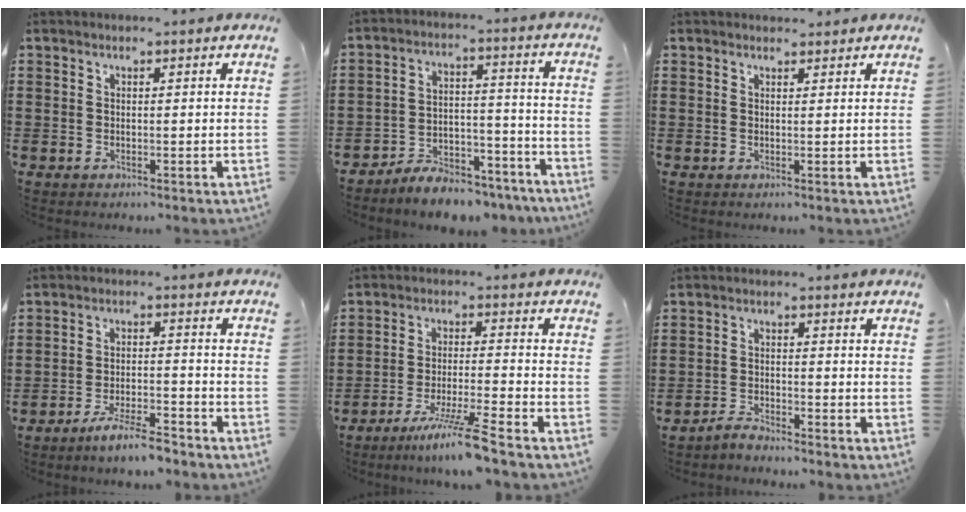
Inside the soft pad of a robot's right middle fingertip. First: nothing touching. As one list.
[{"total": 7.0, "force": [-6.8, 1.4, 1.2], "torque": [-0.013, 0.022, -0.128]}, {"total": 0.9, "force": [0.8, 0.4, 0.0], "torque": [0.007, 0.000, 0.013]}, {"total": 5.3, "force": [-4.7, 0.0, 2.5], "torque": [-0.055, -0.009, -0.089]}, {"total": 7.6, "force": [-6.1, -0.9, 4.5], "torque": [-0.082, -0.017, -0.113]}, {"total": 2.6, "force": [-2.6, 0.1, 0.4], "torque": [-0.020, -0.001, -0.054]}]